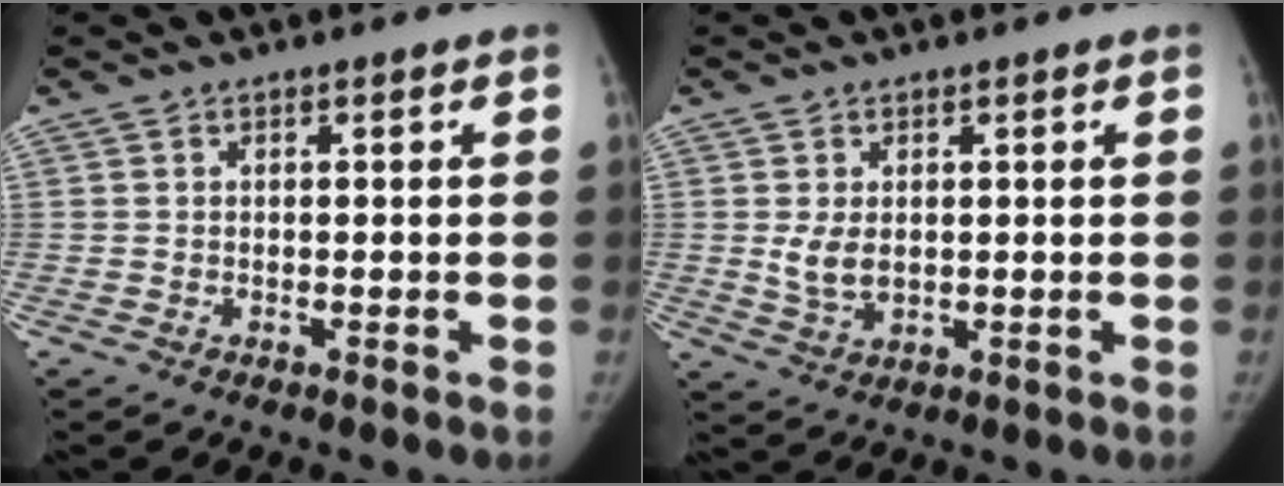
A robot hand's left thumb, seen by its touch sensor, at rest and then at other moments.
{"total": 4.4, "force": [0.6, 2.7, 3.3], "torque": [-0.059, -0.011, 0.018]}